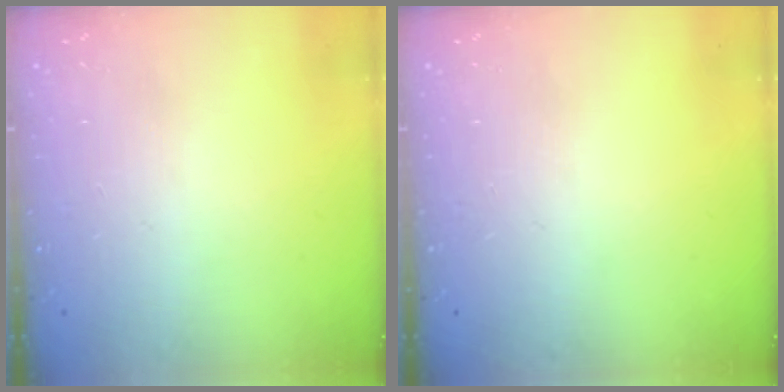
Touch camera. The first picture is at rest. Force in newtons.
{"total": 0.0}